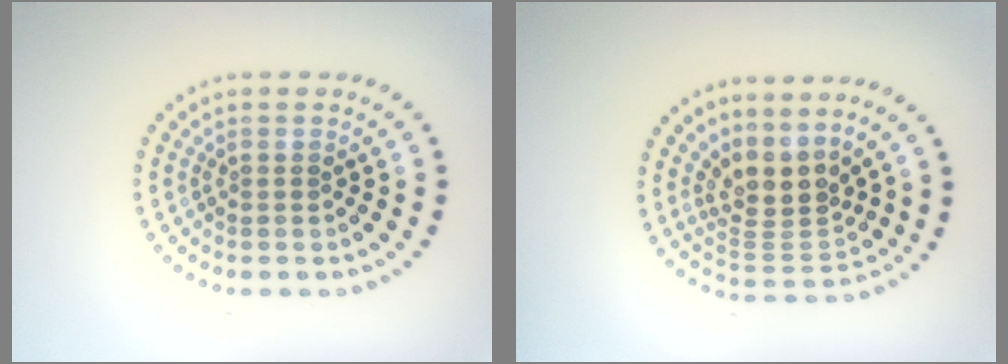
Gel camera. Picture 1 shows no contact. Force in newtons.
{"total": 3.7, "press": 2.7, "slide": 2.5}